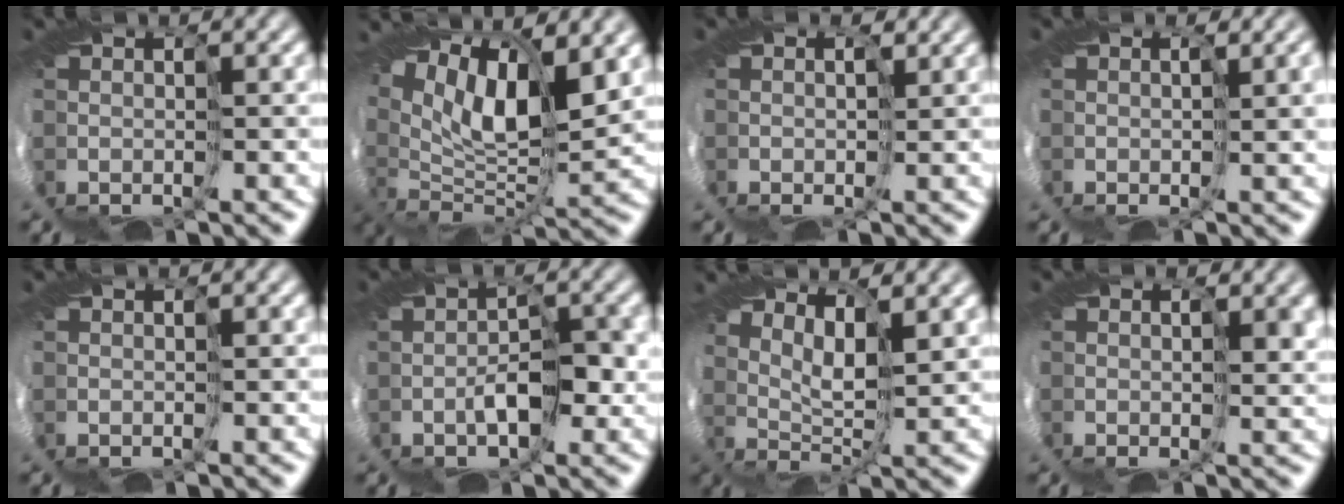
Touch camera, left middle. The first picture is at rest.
{"total": 6.1, "force": [5.5, -0.1, 2.5], "torque": [-0.049, -0.004, 0.094]}
{"total": 1.0, "force": [0.7, 0.3, 0.6], "torque": [-0.021, 0.009, 0.004]}
{"total": 4.2, "force": [0.7, 1.8, 3.7], "torque": [-0.070, 0.004, 0.018]}
{"total": 0.0}
{"total": 1.2, "force": [-0.2, -0.8, 0.9], "torque": [-0.025, 0.004, -0.010]}
{"total": 3.8, "force": [2.7, -2.3, -1.3], "torque": [0.008, -0.001, 0.045]}
{"total": 3.5, "force": [1.4, 1.9, 2.6], "torque": [-0.053, 0.006, 0.023]}